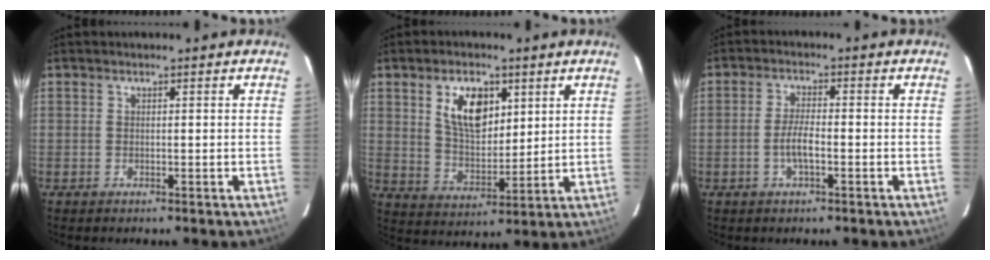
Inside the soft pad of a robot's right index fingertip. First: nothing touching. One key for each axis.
{"total": 10.3, "fx": 4.2, "fy": 5.7, "fz": 7.4, "tx": -0.129, "ty": 0.007, "tz": 0.086}
{"total": 4.0, "fx": -1.4, "fy": 1.0, "fz": 3.6, "tx": -0.076, "ty": 0.001, "tz": -0.027}